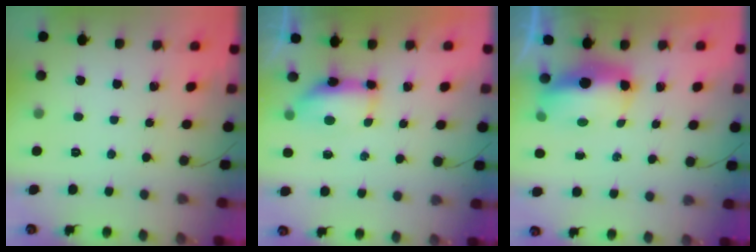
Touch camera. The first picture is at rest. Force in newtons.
{"total": 8.2, "press": 7.5, "slide": 3.1}
{"total": 8.5, "press": 8.4, "slide": 1.0}